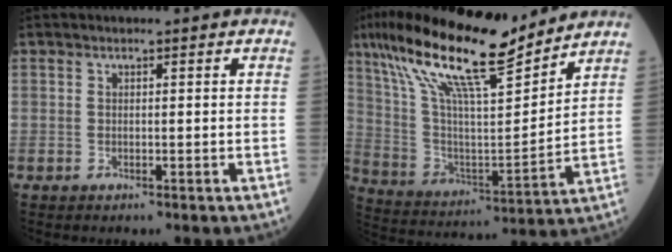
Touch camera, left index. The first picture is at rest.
{"total": 20.3, "force": [15.5, 2.8, 12.8], "torque": [-0.238, 0.016, 0.282]}